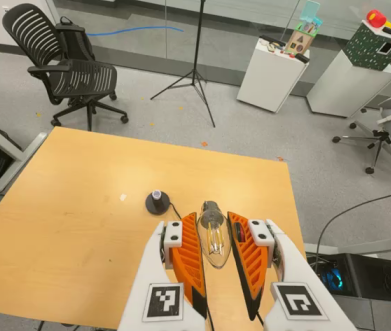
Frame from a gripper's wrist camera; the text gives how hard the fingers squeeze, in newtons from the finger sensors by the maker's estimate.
{"total": 11.9, "left": 12.0, "right": 11.8}